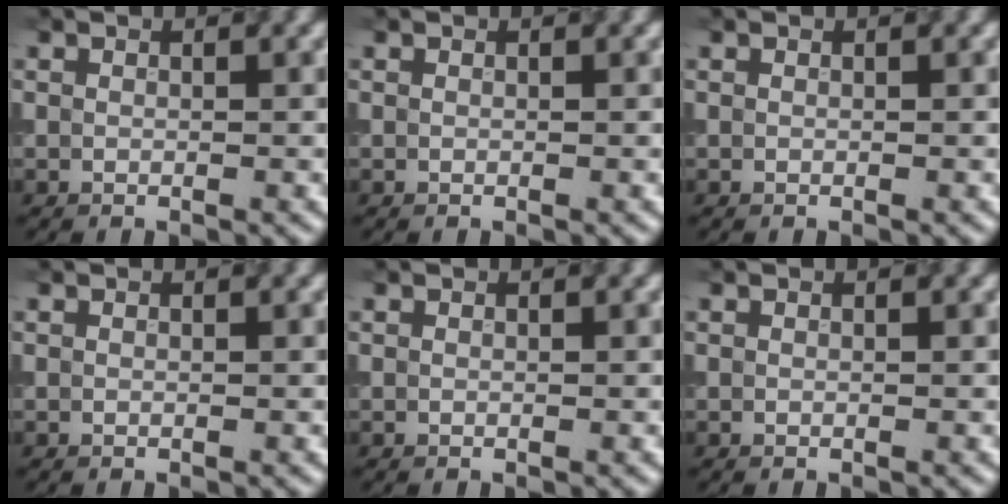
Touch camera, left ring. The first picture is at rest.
{"total": 0.0}
{"total": 0.0}
{"total": 0.0}
{"total": 0.0}
{"total": 0.0}